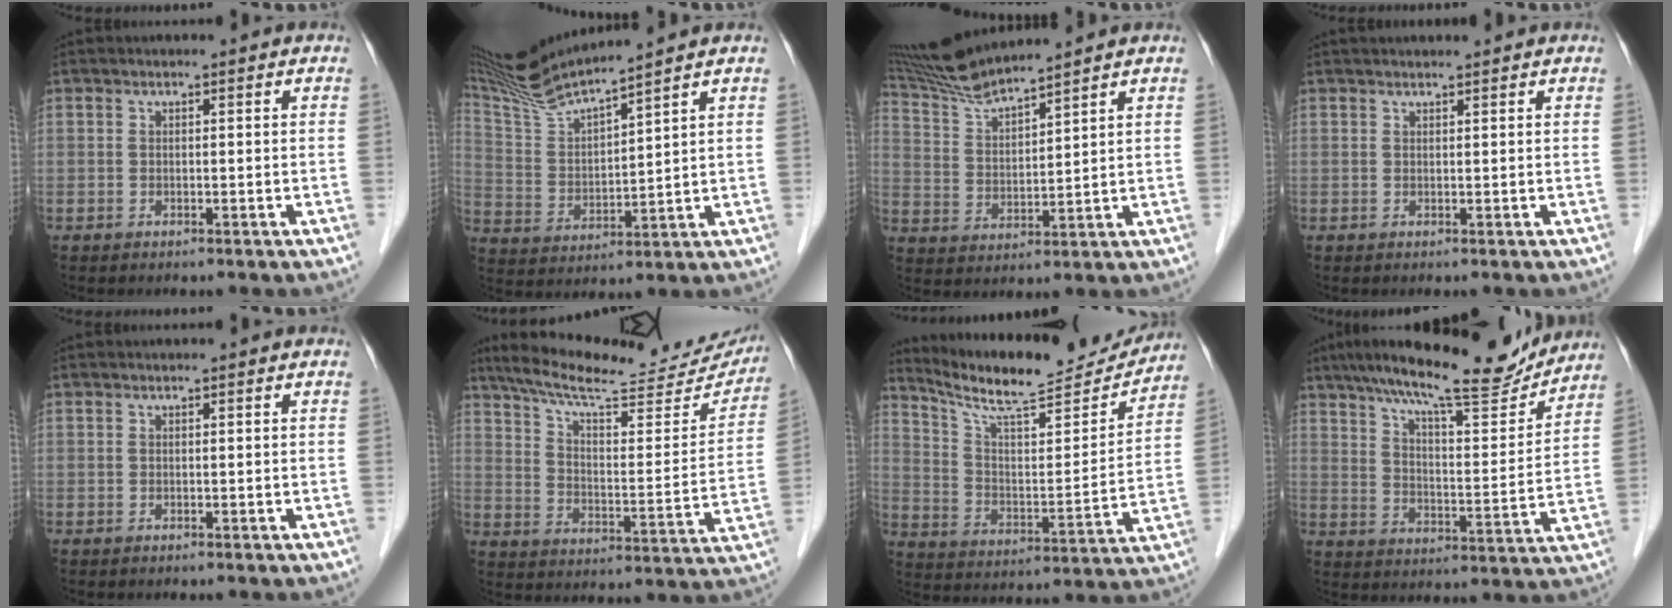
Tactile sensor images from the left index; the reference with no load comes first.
{"total": 11.3, "force": [10.5, -1.7, 4.0], "torque": [-0.092, 0.002, 0.211]}
{"total": 8.8, "force": [8.3, -1.0, 2.8], "torque": [-0.070, 0.009, 0.169]}
{"total": 2.9, "force": [2.8, 0.2, 0.9], "torque": [-0.009, 0.023, 0.039]}
{"total": 0.0}
{"total": 24.8, "force": [22.0, 4.7, 10.3], "torque": [-0.156, -0.023, 0.295]}
{"total": 18.7, "force": [17.4, 2.1, 6.5], "torque": [-0.120, -0.024, 0.270]}
{"total": 18.2, "force": [16.0, 2.5, 8.4], "torque": [-0.137, -0.001, 0.236]}